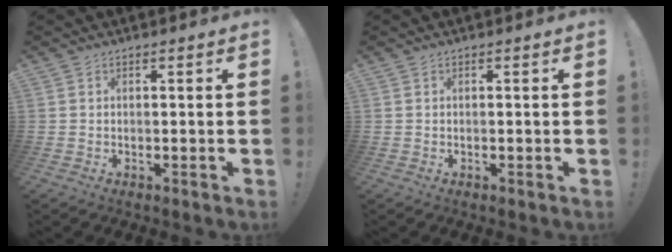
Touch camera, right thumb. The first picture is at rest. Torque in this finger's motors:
{"motor_torque": [0.24, -0.35, -0.22, 0.34, 0.07]}